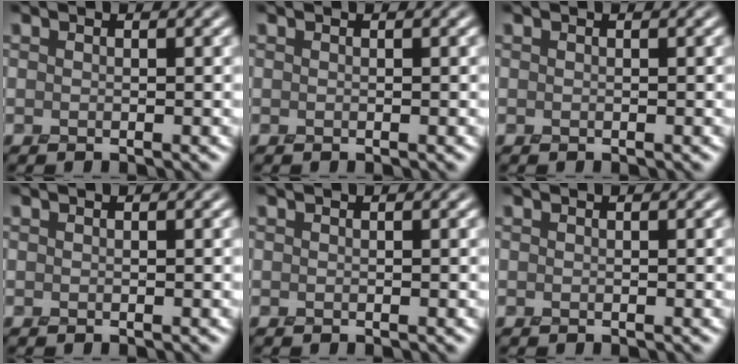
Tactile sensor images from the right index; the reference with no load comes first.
{"total": 0.0}
{"total": 0.0}
{"total": 0.0}
{"total": 0.0}
{"total": 0.0}